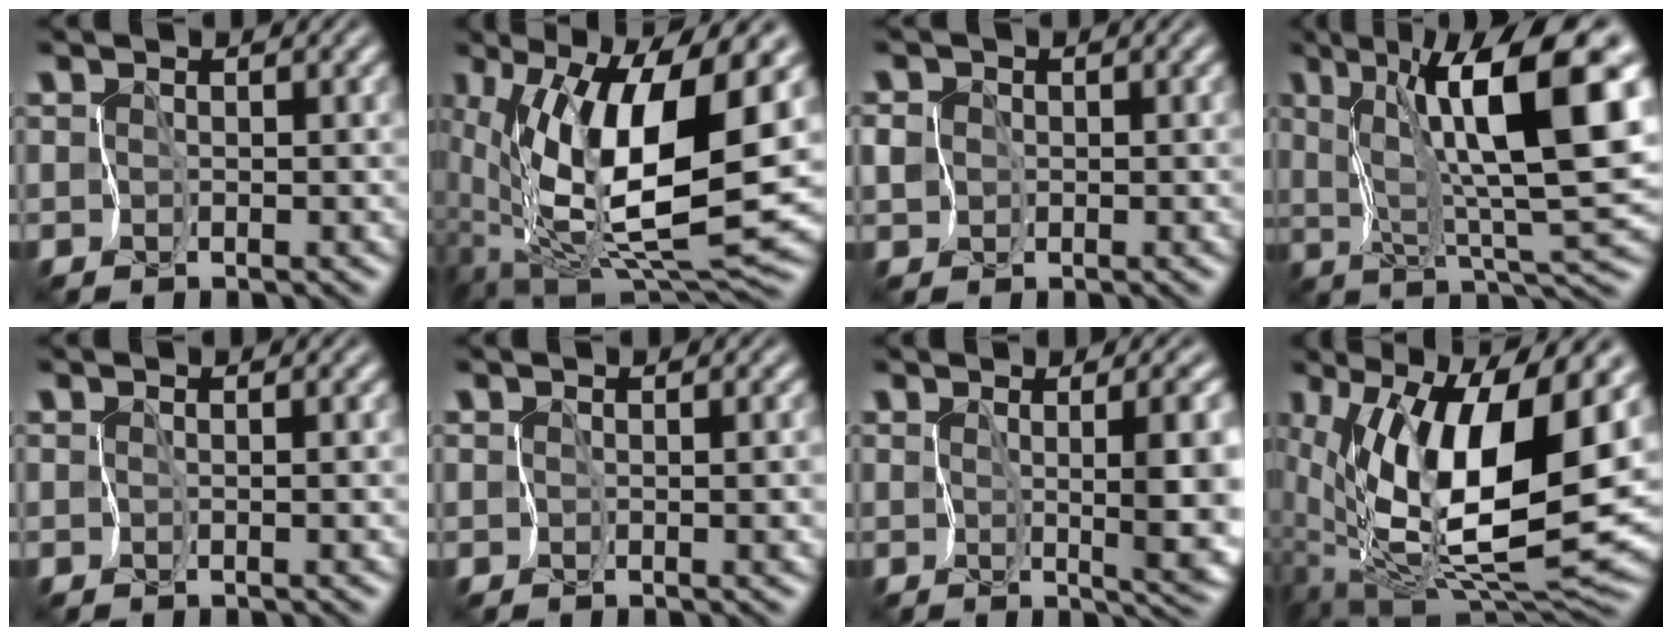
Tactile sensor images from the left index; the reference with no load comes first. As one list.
[{"total": 13.9, "force": [1.5, 5.1, 12.9], "torque": [-0.242, -0.019, 0.033]}, {"total": 2.7, "force": [-0.4, 2.5, 0.7], "torque": [-0.013, 0.011, -0.015]}, {"total": 11.4, "force": [4.2, 2.4, 10.3], "torque": [-0.163, 0.003, 0.072]}, {"total": 0.8, "force": [-0.2, 0.2, 0.7], "torque": [0.000, 0.000, 0.003]}, {"total": 2.4, "force": [-0.5, 1.1, 2.0], "torque": [-0.014, 0.001, 0.000]}, {"total": 6.8, "force": [0.9, 1.5, 6.6], "torque": [-0.086, -0.013, 0.019]}, {"total": 14.4, "force": [2.9, 5.4, 13.0], "torque": [-0.235, -0.013, 0.052]}]